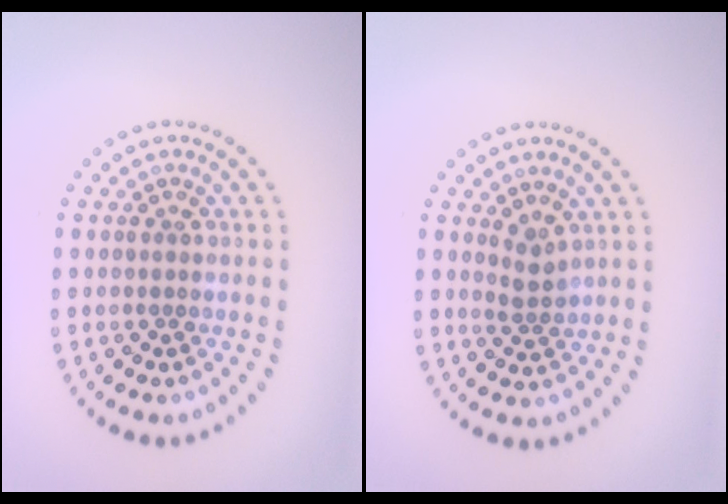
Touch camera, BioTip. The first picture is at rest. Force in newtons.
{"total": 1.6, "press": 1.2, "slide": 1.1}